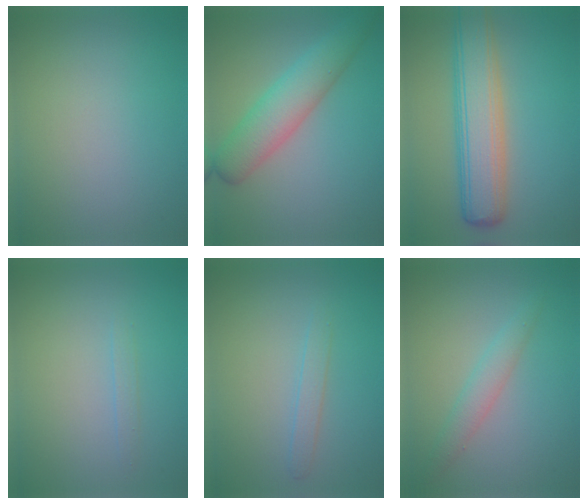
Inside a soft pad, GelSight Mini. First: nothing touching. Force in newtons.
{"total": 5.4, "press": 5.4, "slide": 0.4}
{"total": 7.3, "press": 7.3, "slide": 0.4}
{"total": 0.8, "press": 0.8, "slide": 0.1}
{"total": 1.3, "press": 1.3, "slide": 0.1}
{"total": 2.3, "press": 2.3, "slide": 0.0}